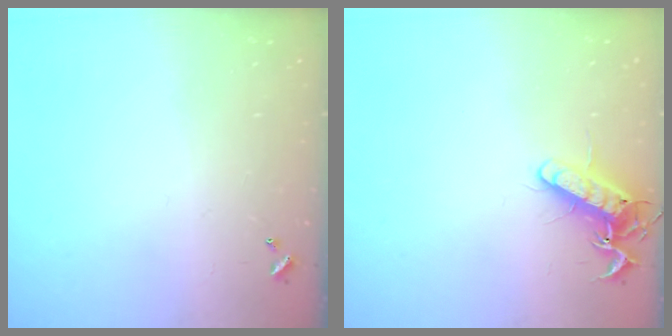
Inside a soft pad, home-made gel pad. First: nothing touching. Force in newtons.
{"total": 13.6, "press": 13.6, "slide": 1.4}